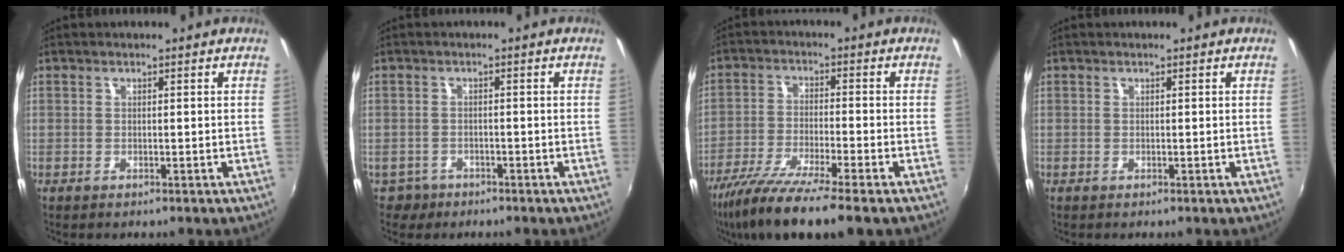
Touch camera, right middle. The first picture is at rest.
{"total": 3.0, "force": [-2.0, 2.2, 0.4], "torque": [-0.017, 0.001, -0.032]}
{"total": 13.1, "force": [-9.8, 0.8, 8.6], "torque": [-0.182, -0.037, -0.176]}
{"total": 0.0}